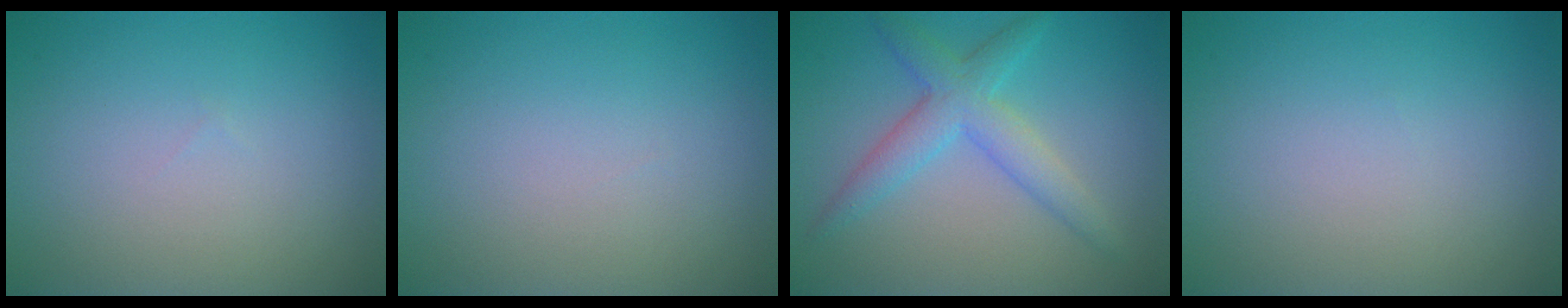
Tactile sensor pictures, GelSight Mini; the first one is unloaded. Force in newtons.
{"total": 0.0}
{"total": 4.0, "press": 4.0, "slide": 0.1}
{"total": 0.0}